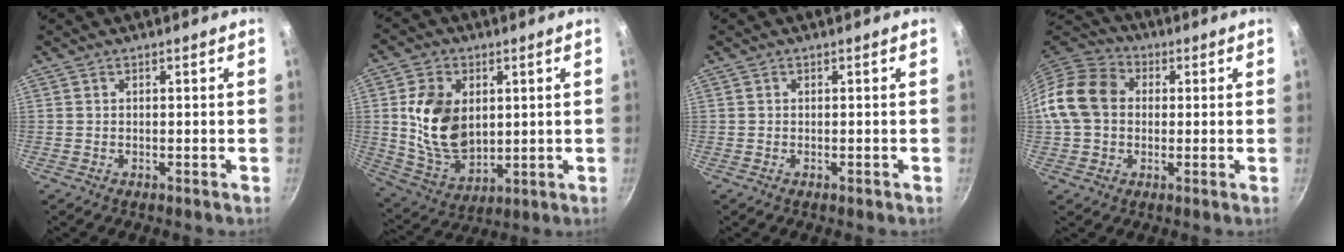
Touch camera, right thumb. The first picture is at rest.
{"total": 14.8, "force": [2.1, 10.4, 10.4], "torque": [-0.166, -0.019, 0.051]}
{"total": 0.8, "force": [-0.4, 0.5, 0.5], "torque": [-0.006, 0.002, -0.007]}
{"total": 13.2, "force": [0.8, 10.6, 7.9], "torque": [-0.125, 0.027, -0.003]}